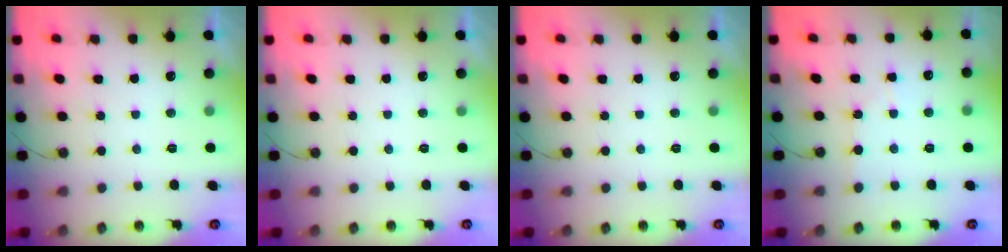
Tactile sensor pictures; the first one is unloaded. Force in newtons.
{"total": 0.0}
{"total": 0.0}
{"total": 3.0, "press": 2.9, "slide": 0.5}